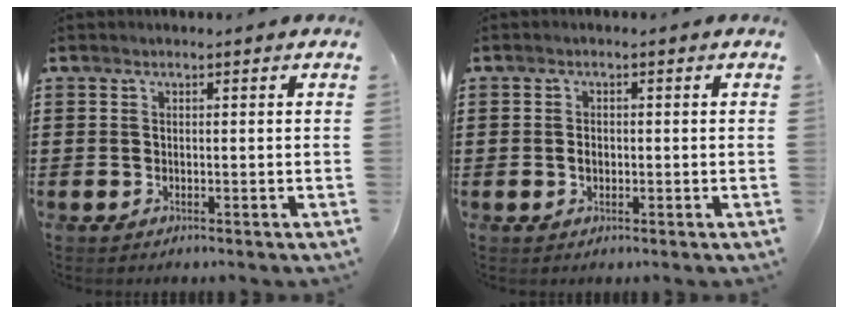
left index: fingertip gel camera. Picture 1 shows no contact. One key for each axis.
{"total": 1.5, "fx": -0.1, "fy": 0.9, "fz": 1.1, "tx": -0.025, "ty": 0.004, "tz": -0.003}